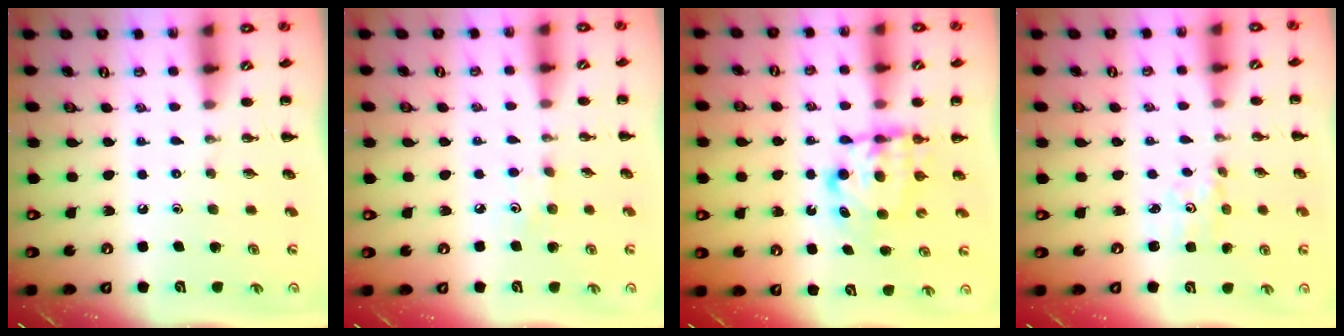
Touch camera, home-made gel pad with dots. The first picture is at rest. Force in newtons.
{"total": 2.6, "press": 2.4, "slide": 0.9}
{"total": 6.2, "press": 6.2, "slide": 0.5}
{"total": 1.8, "press": 1.8, "slide": 0.5}